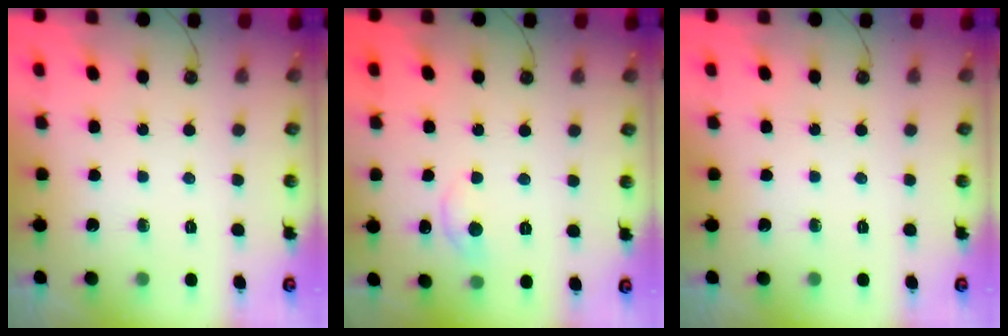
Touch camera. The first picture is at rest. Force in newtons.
{"total": 0.0}
{"total": 0.0}